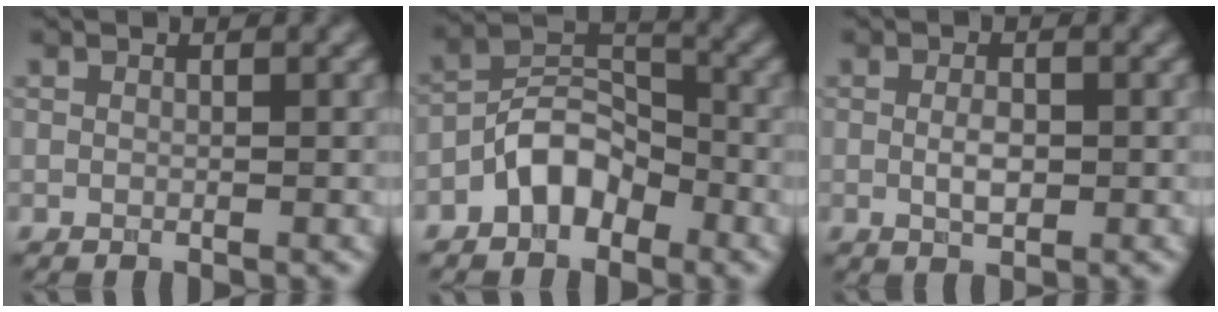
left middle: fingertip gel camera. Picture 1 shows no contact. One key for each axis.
{"total": 4.8, "fx": -2.9, "fy": 2.8, "fz": 2.6, "tx": -0.038, "ty": 0.016, "tz": -0.062}
{"total": 2.0, "fx": -0.1, "fy": 1.0, "fz": 1.8, "tx": -0.035, "ty": -0.003, "tz": -0.001}